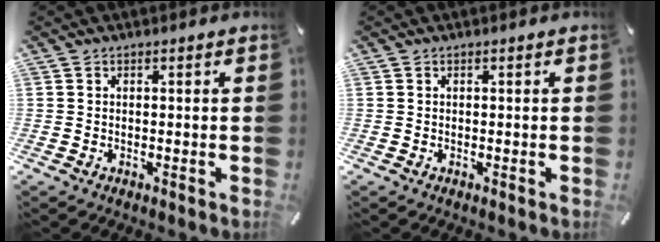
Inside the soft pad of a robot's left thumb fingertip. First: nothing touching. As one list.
[{"total": 0.0}]